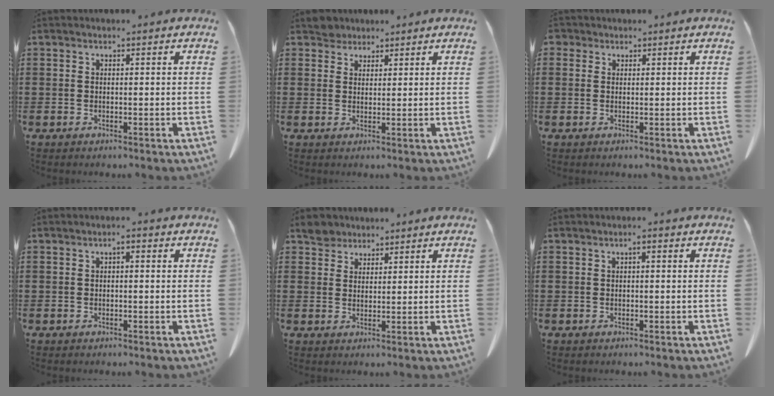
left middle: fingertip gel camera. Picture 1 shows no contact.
{"total": 2.6, "force": [2.4, 1.0, 0.0], "torque": [-0.001, 0.001, 0.046]}
{"total": 1.0, "force": [0.5, 0.8, 0.2], "torque": [-0.008, 0.005, 0.010]}
{"total": 1.0, "force": [-0.3, 0.4, 0.9], "torque": [-0.020, 0.003, -0.007]}
{"total": 3.2, "force": [2.8, 1.5, 0.4], "torque": [-0.011, 0.002, 0.054]}
{"total": 0.9, "force": [-0.1, 0.3, 0.9], "torque": [-0.017, 0.001, -0.002]}